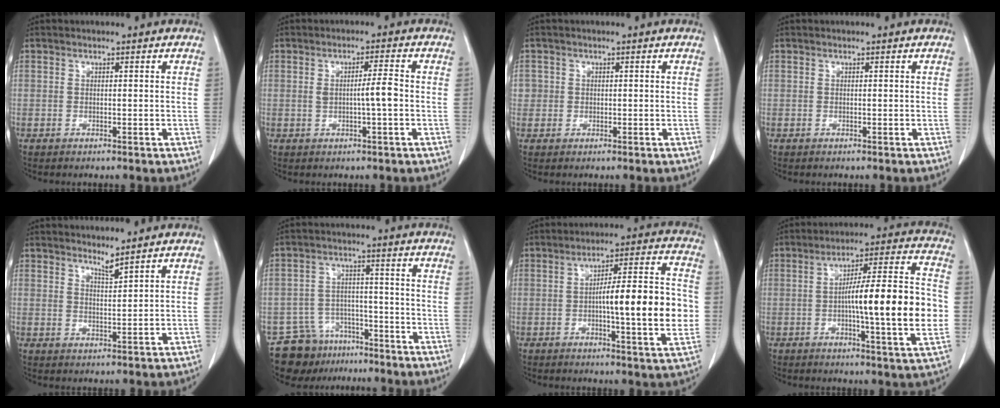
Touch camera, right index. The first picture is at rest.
{"total": 3.5, "force": [-0.3, 0.0, 3.5], "torque": [-0.057, 0.004, -0.001]}
{"total": 1.7, "force": [0.1, 1.7, 0.1], "torque": [0.013, 0.007, 0.001]}
{"total": 0.0}
{"total": 2.0, "force": [1.8, -0.5, 0.5], "torque": [-0.007, -0.011, 0.035]}
{"total": 8.9, "force": [-7.0, 5.5, 1.0], "torque": [-0.017, 0.027, -0.111]}
{"total": 14.6, "force": [-1.5, 1.6, 14.4], "torque": [-0.210, 0.015, -0.024]}
{"total": 17.2, "force": [-2.0, 0.9, 17.1], "torque": [-0.259, 0.011, -0.034]}